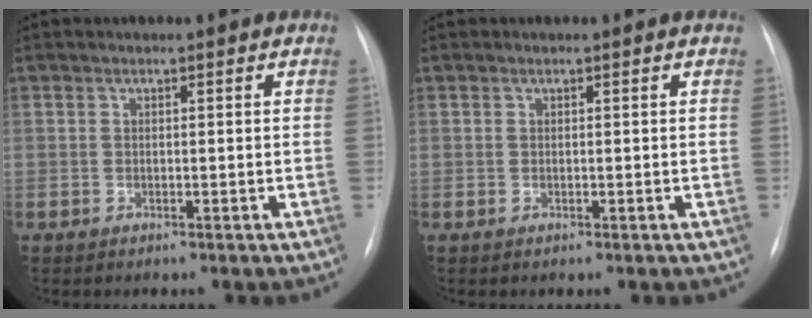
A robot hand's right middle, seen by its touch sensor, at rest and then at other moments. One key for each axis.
{"total": 0.0}